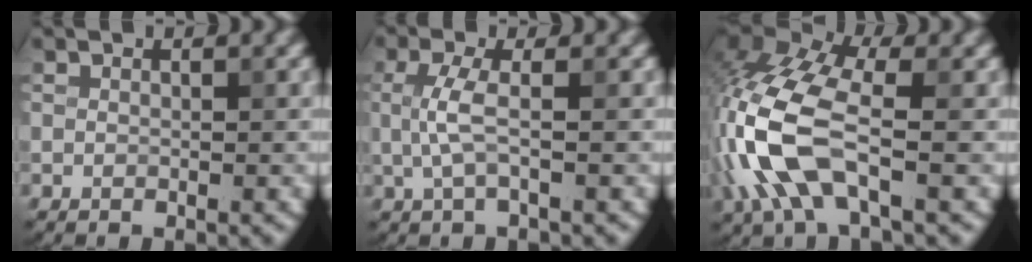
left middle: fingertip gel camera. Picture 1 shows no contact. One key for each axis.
{"total": 2.6, "fx": 0.0, "fy": 0.6, "fz": 2.5, "tx": -0.061, "ty": 0.001, "tz": 0.000}
{"total": 9.2, "fx": -2.6, "fy": 4.3, "fz": 7.7, "tx": -0.187, "ty": 0.010, "tz": -0.069}